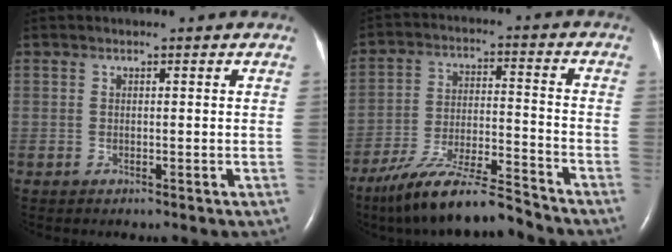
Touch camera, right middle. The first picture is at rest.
{"total": 13.0, "force": [-11.3, 0.7, 6.4], "torque": [-0.113, -0.008, -0.200]}